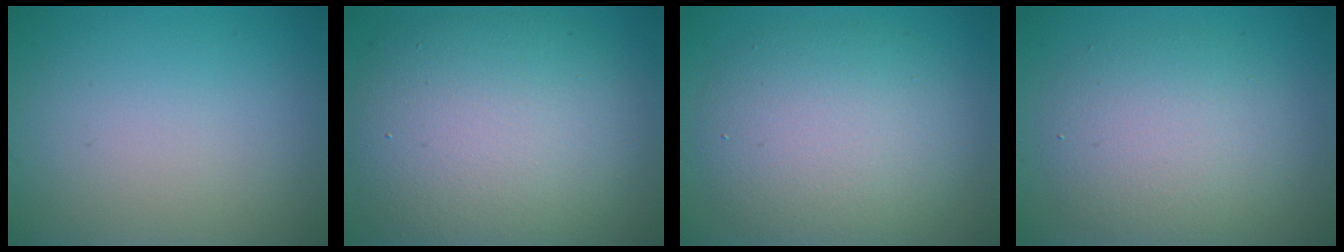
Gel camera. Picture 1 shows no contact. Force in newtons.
{"total": 10.4, "press": 10.3, "slide": 0.9}
{"total": 6.9, "press": 6.9, "slide": 0.2}
{"total": 5.2, "press": 5.2, "slide": 0.1}